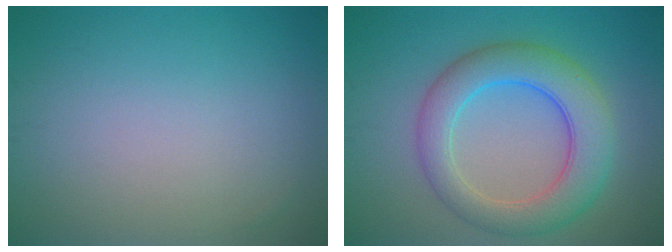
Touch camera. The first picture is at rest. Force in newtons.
{"total": 6.8, "press": 6.8, "slide": 0.3}